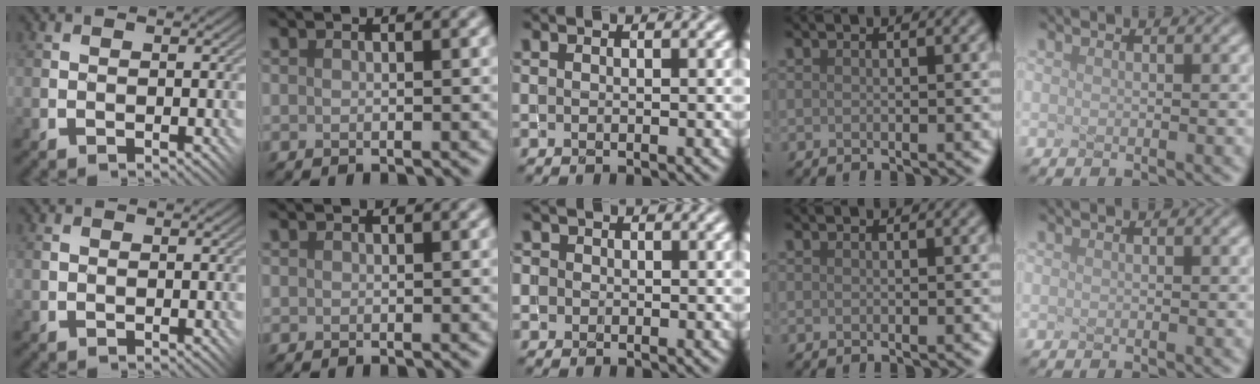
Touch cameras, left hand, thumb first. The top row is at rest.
{"thumb": {"total": 0.7, "force": [0.2, 0.6, 0.3], "torque": [-0.009, 0.001, 0.002]}, "middle": {"total": 1.2, "force": [0.1, 1.2, 0.0], "torque": [0.008, 0.004, -0.005]}}